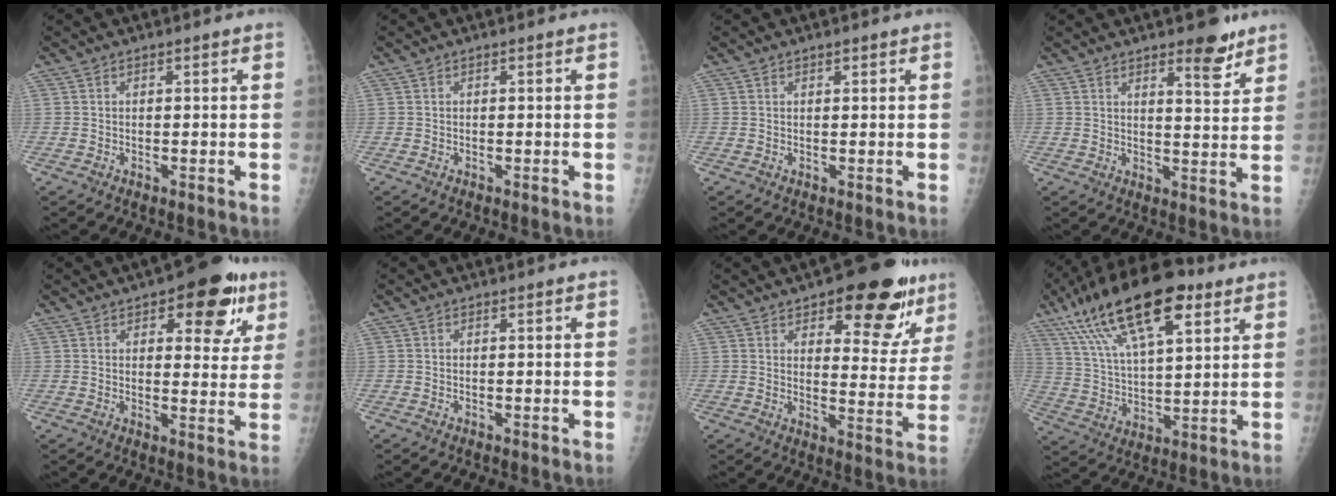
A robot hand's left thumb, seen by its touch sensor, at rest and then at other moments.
{"total": 0.0}
{"total": 0.8, "force": [0.6, 0.4, 0.5], "torque": [-0.003, -0.003, 0.009]}
{"total": 6.9, "force": [4.9, 2.0, 4.5], "torque": [-0.044, -0.033, 0.066]}
{"total": 13.1, "force": [6.7, 6.0, 9.5], "torque": [-0.069, -0.019, 0.080]}
{"total": 0.0}
{"total": 17.2, "force": [10.3, 7.6, 11.6], "torque": [-0.087, -0.050, 0.137]}
{"total": 22.1, "force": [12.0, 8.4, 16.6], "torque": [-0.282, -0.011, 0.214]}